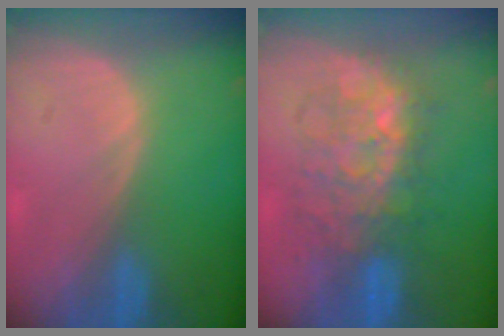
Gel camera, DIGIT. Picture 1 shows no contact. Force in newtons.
{"total": 8.7, "press": 8.7, "slide": 0.3}